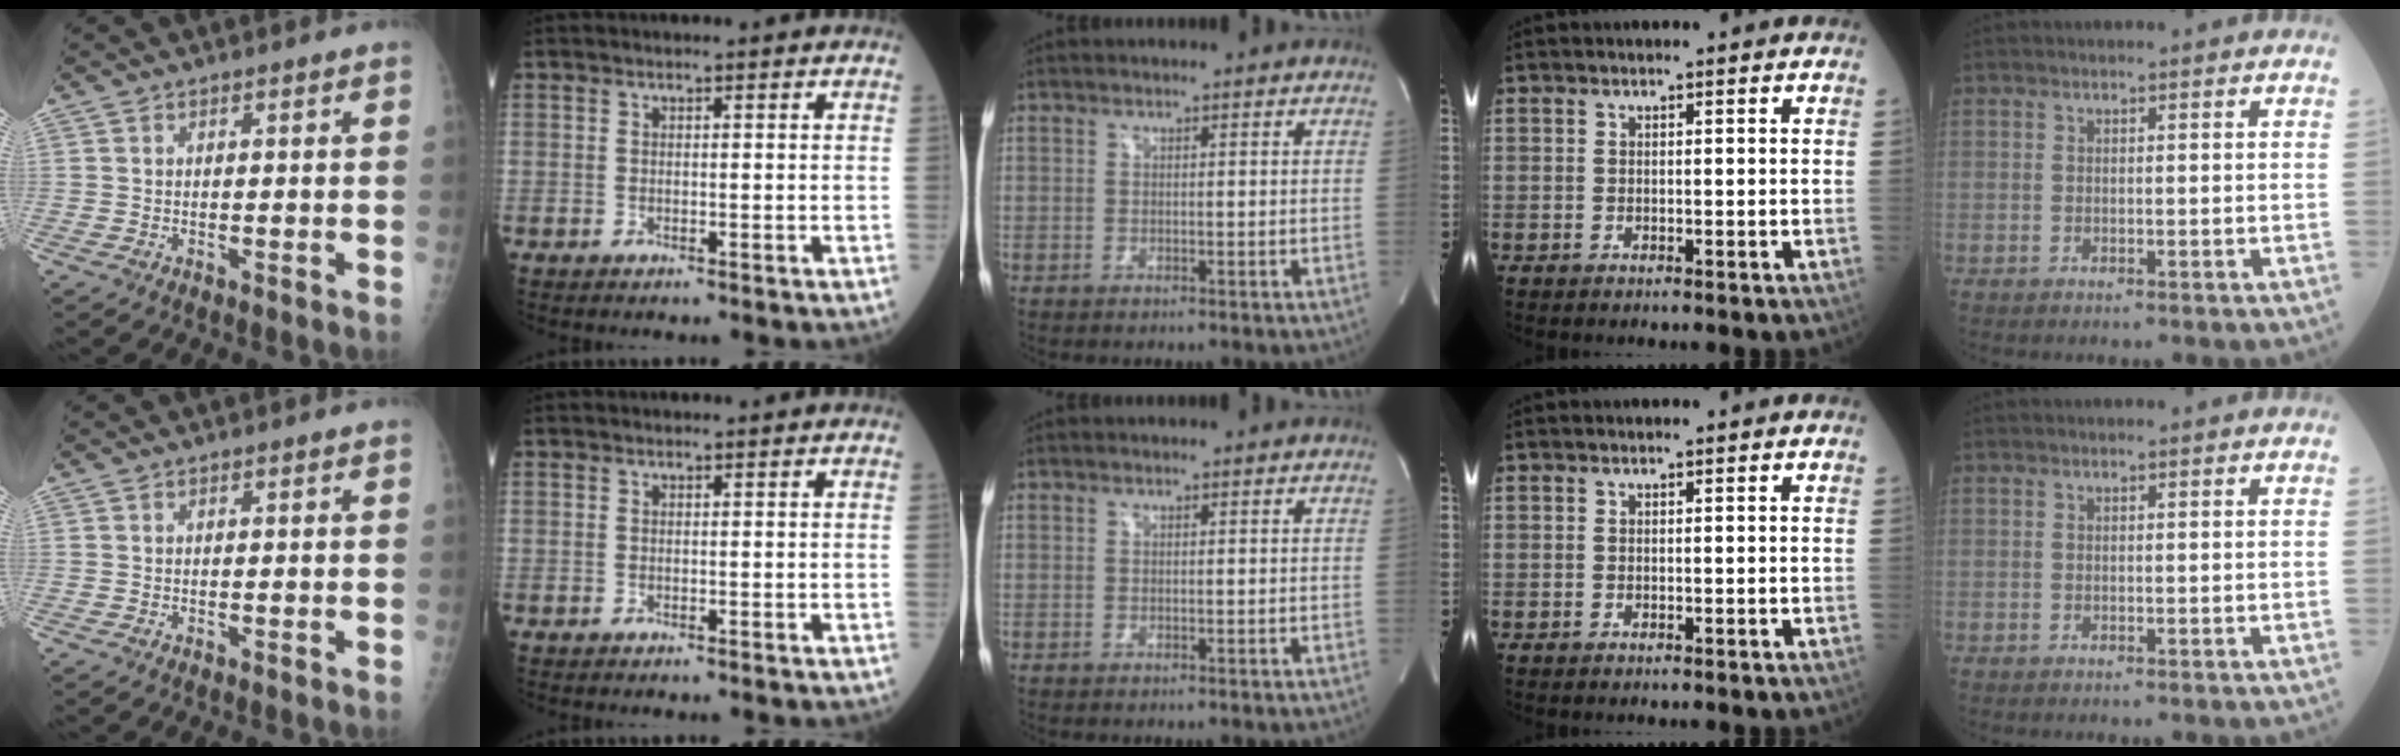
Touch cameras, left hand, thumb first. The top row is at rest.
{}